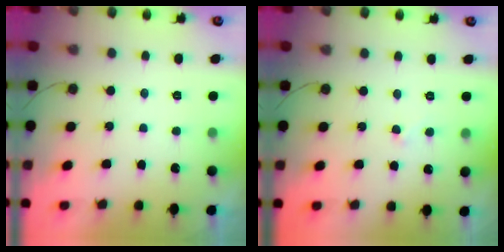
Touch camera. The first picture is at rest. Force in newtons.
{"total": 2.9, "press": 2.9, "slide": 0.3}